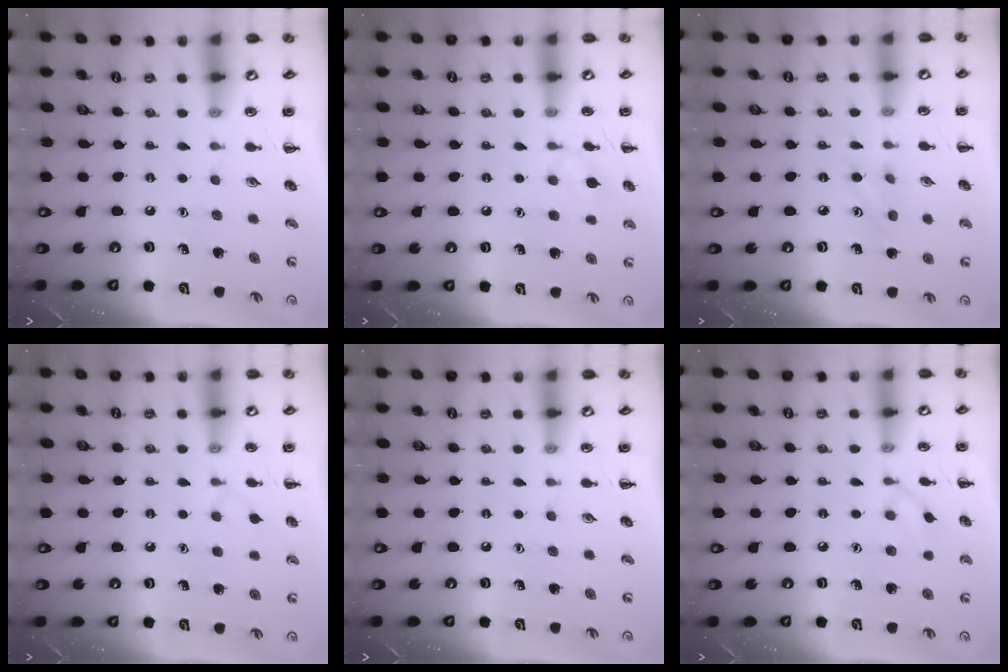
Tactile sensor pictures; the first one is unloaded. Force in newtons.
{"total": 5.7, "press": 5.4, "slide": 1.9}
{"total": 4.3, "press": 4.1, "slide": 1.2}
{"total": 3.7, "press": 3.4, "slide": 1.5}
{"total": 0.0}
{"total": 5.3, "press": 5.1, "slide": 1.7}